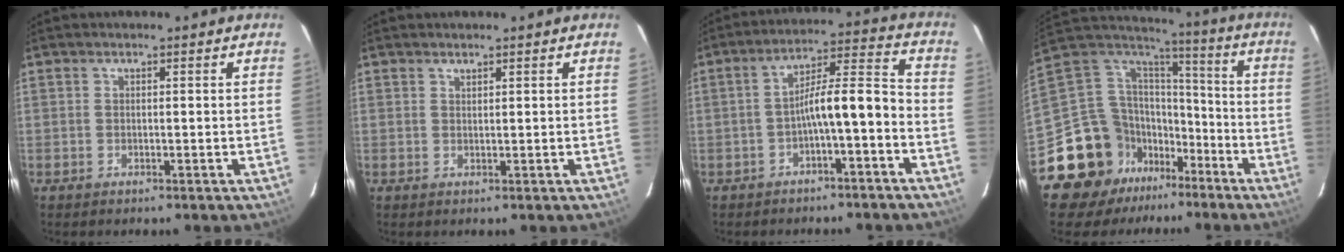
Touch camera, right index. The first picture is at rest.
{"total": 0.8, "force": [0.7, 0.1, 0.1], "torque": [-0.002, 0.001, 0.015]}
{"total": 8.3, "force": [-4.0, 1.0, 7.2], "torque": [-0.129, 0.026, -0.055]}
{"total": 18.2, "force": [-12.1, 12.2, 5.8], "torque": [-0.138, 0.051, -0.208]}